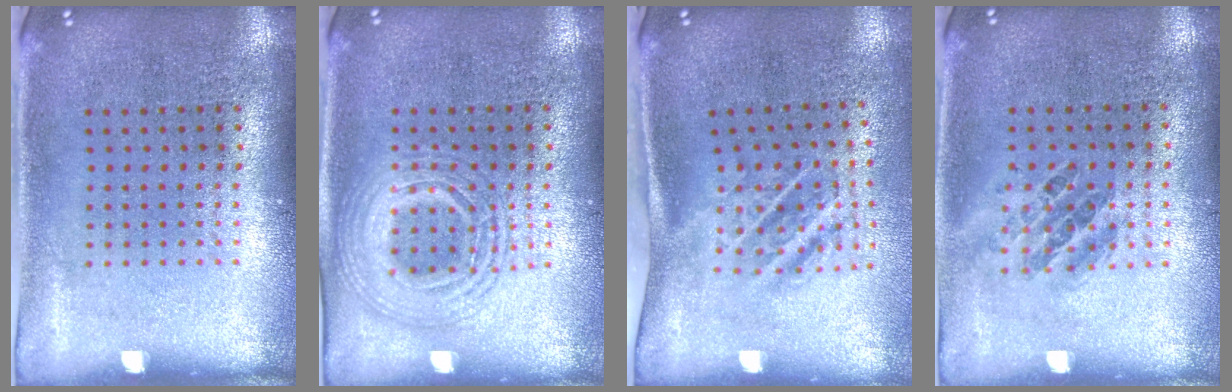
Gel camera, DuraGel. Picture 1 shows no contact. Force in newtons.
{"total": 2.6, "press": 2.6, "slide": 0.3}
{"total": 1.8, "press": 1.2, "slide": 1.4}
{"total": 1.0, "press": 0.8, "slide": 0.5}